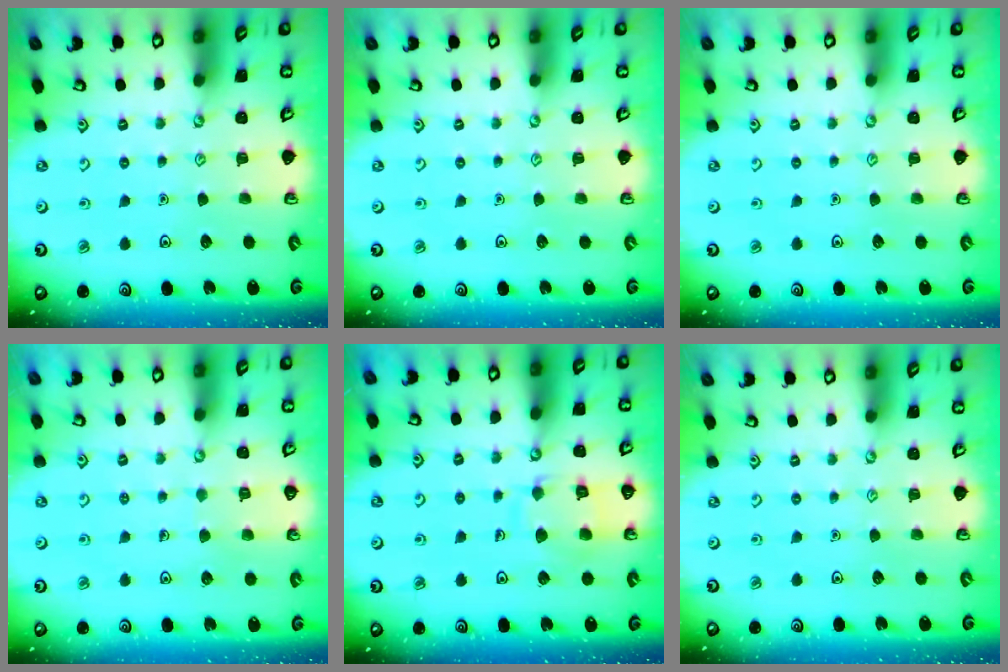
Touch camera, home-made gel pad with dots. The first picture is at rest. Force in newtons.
{"total": 0.0}
{"total": 0.0}
{"total": 5.3, "press": 5.3, "slide": 0.4}
{"total": 10.3, "press": 10.2, "slide": 0.7}
{"total": 0.0}